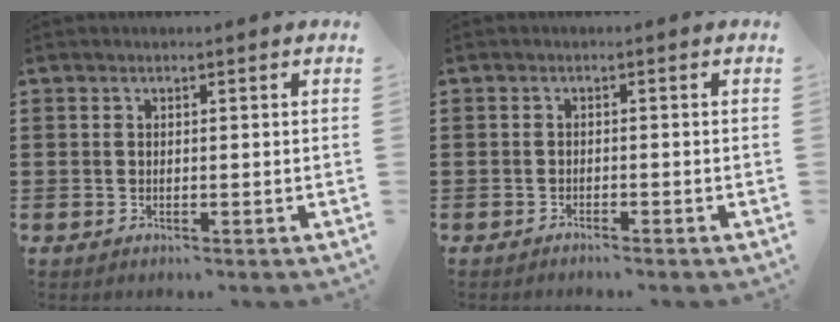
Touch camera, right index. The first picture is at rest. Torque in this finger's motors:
{"motor_torque": [0.16, 0.16, -0.04, -0.03]}